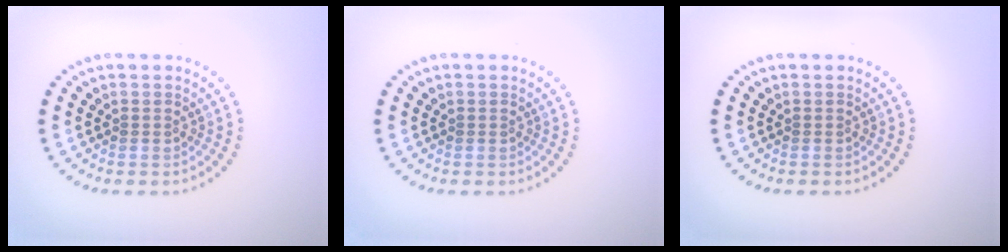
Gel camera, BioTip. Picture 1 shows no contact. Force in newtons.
{"total": 0.0}
{"total": 0.0}